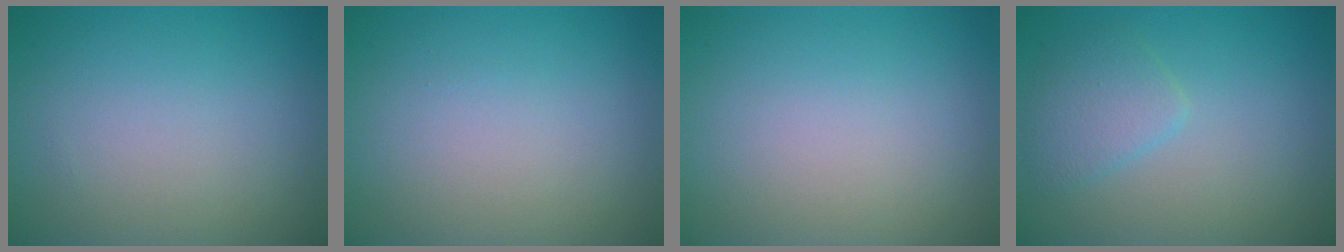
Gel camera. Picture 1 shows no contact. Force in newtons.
{"total": 0.0}
{"total": 0.0}
{"total": 2.4, "press": 2.4, "slide": 0.1}